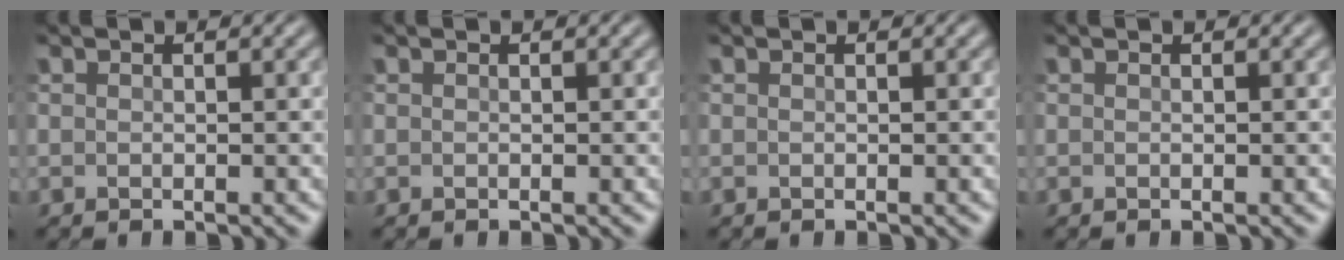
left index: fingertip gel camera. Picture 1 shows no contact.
{"total": 0.0}
{"total": 0.0}
{"total": 0.0}